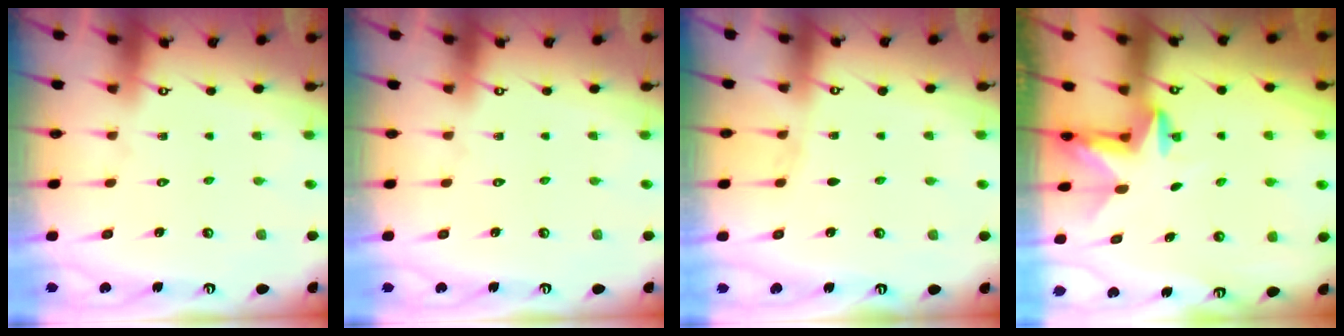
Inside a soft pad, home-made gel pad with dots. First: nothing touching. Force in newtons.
{"total": 0.0}
{"total": 2.9, "press": 2.9, "slide": 0.4}
{"total": 2.4, "press": 2.4, "slide": 0.4}